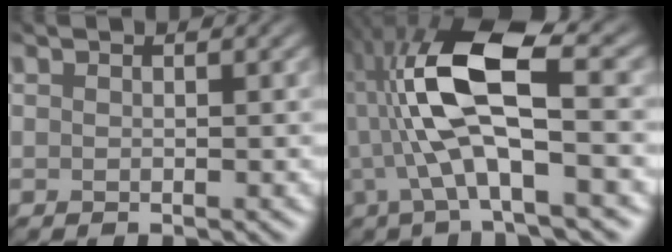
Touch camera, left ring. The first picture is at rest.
{"total": 9.5, "force": [-1.0, 3.0, 9.0], "torque": [-0.183, 0.015, -0.029]}